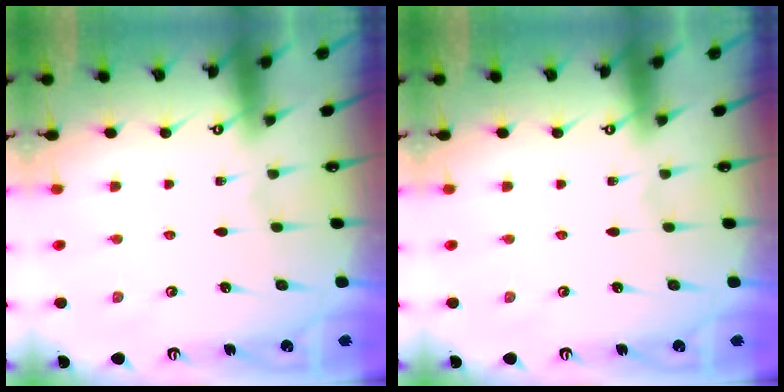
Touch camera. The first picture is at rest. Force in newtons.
{"total": 0.0}